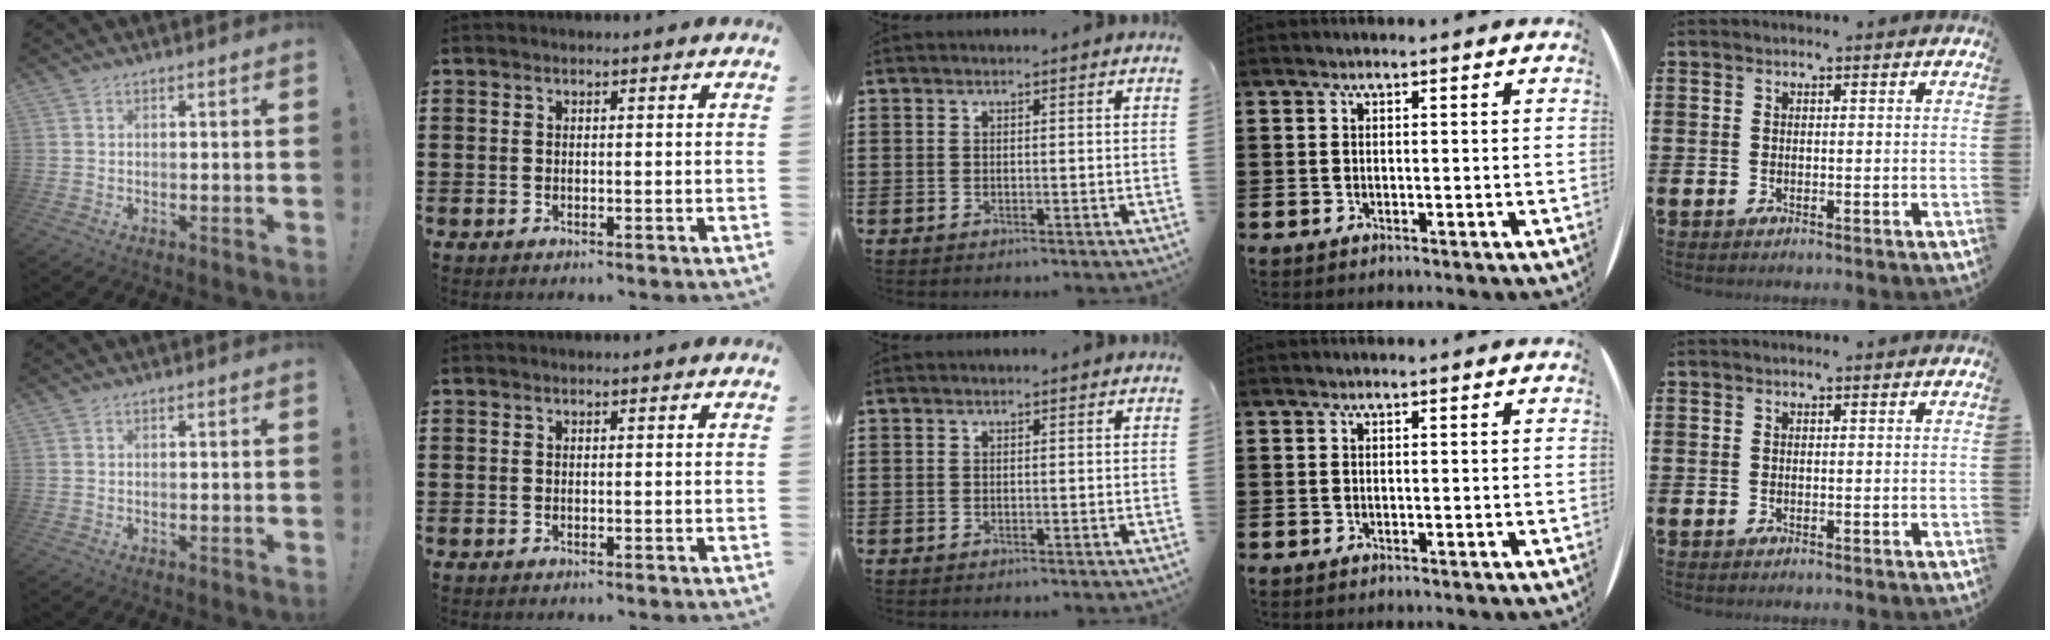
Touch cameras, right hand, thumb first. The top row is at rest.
{}